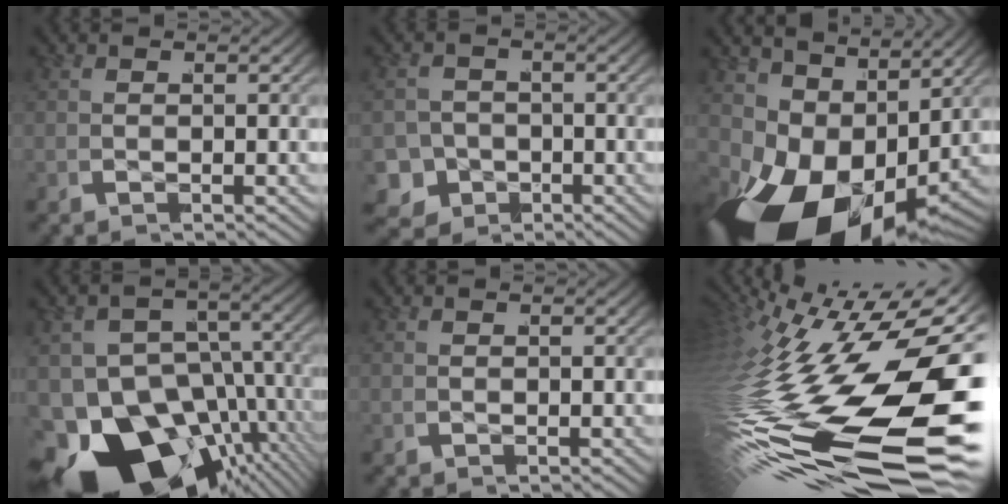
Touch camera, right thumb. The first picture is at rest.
{"total": 7.8, "force": [-3.6, 6.5, 2.4], "torque": [-0.056, -0.048, -0.047]}
{"total": 17.6, "force": [-4.0, 10.9, 13.1], "torque": [-0.270, -0.065, -0.031]}
{"total": 19.9, "force": [-8.1, 14.1, 11.5], "torque": [-0.217, -0.087, -0.111]}
{"total": 0.0}
{"total": 16.3, "force": [-2.5, 7.3, 14.4], "torque": [-0.273, -0.045, -0.010]}